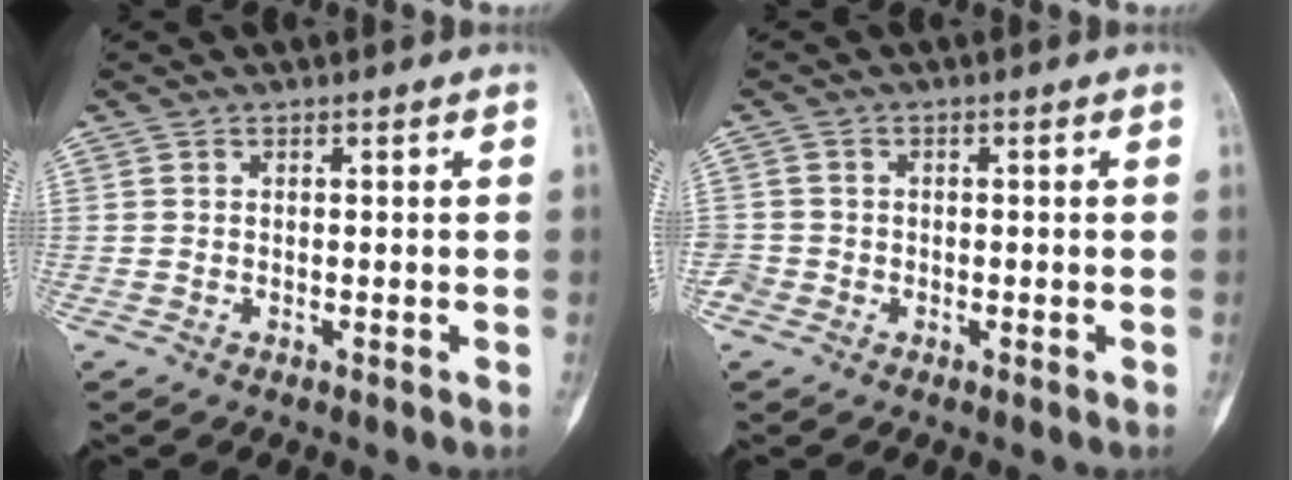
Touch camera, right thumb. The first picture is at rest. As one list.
[{"total": 2.3, "force": [-0.9, 2.1, 0.1], "torque": [0.008, 0.009, -0.022]}]